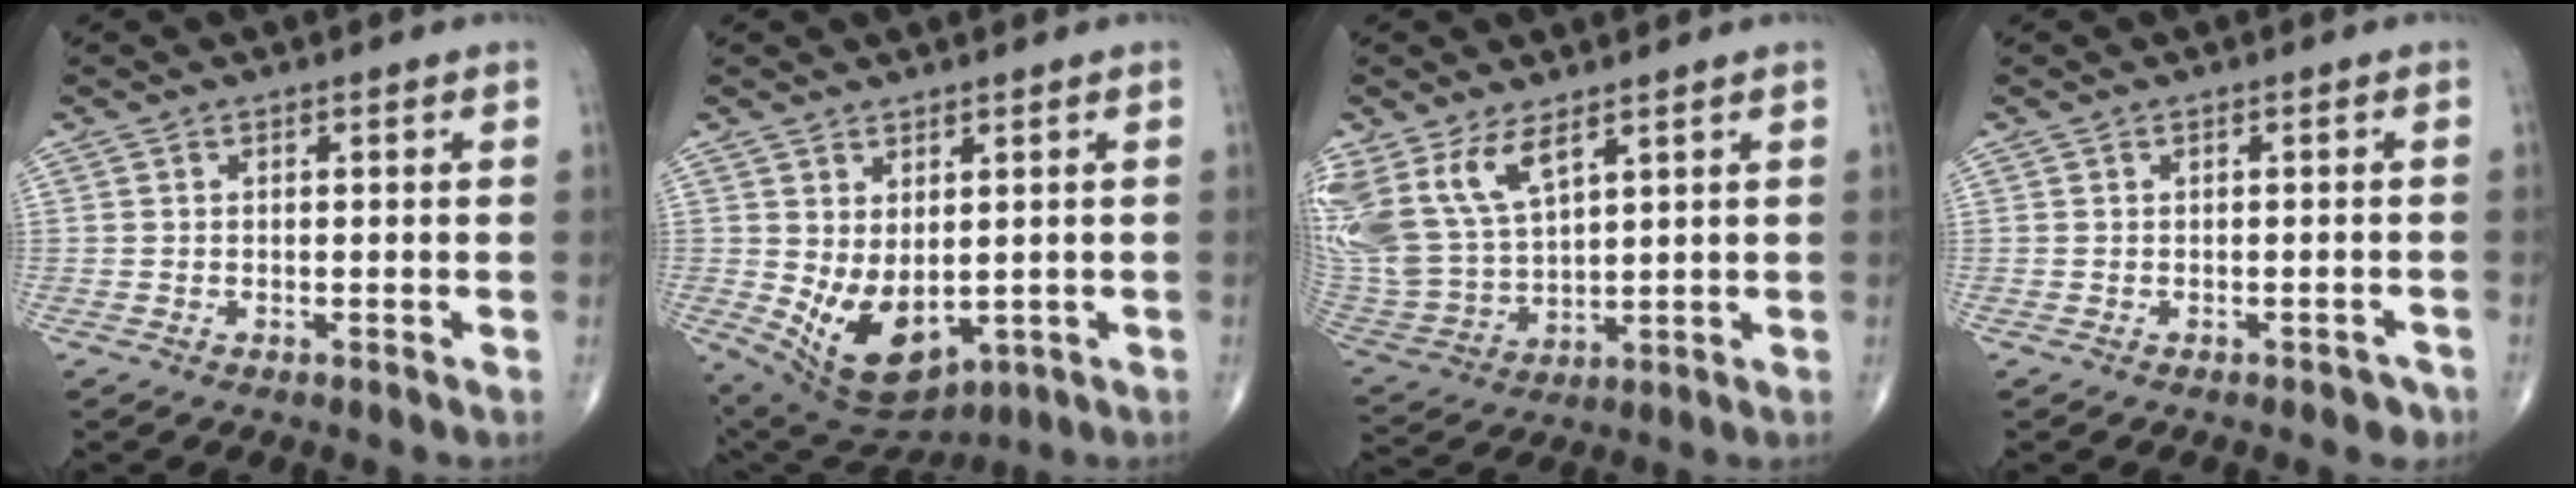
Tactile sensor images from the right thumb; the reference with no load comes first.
{"total": 11.4, "force": [-0.8, 6.8, 9.1], "torque": [-0.146, -0.013, 0.023]}
{"total": 14.2, "force": [7.9, 7.0, 9.5], "torque": [-0.197, -0.031, 0.178]}
{"total": 2.2, "force": [-1.5, 1.3, 0.9], "torque": [0.000, 0.011, -0.016]}